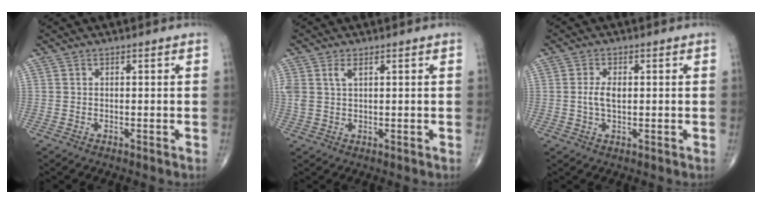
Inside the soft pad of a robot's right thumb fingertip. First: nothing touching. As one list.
[{"total": 3.0, "force": [1.3, 1.4, 2.3], "torque": [-0.057, 0.006, 0.031]}, {"total": 3.6, "force": [0.2, 1.8, 3.1], "torque": [-0.066, 0.001, 0.004]}]